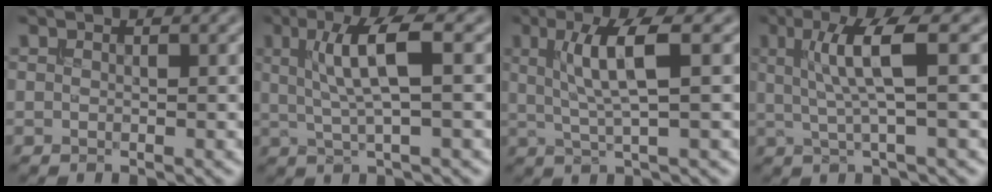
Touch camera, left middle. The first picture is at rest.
{"total": 5.3, "force": [1.0, 1.2, 5.1], "torque": [-0.099, 0.006, 0.021]}
{"total": 5.1, "force": [1.1, 1.0, 4.9], "torque": [-0.095, 0.004, 0.023]}
{"total": 4.9, "force": [0.9, 0.8, 4.7], "torque": [-0.093, 0.004, 0.019]}